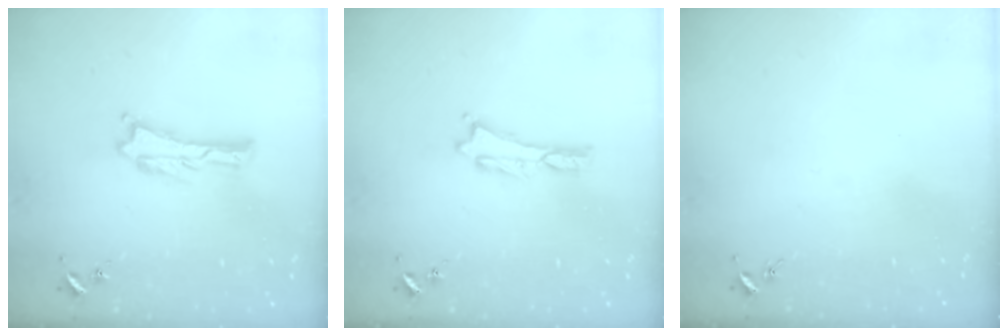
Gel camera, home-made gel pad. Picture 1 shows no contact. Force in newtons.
{"total": 0.0}
{"total": 0.0}